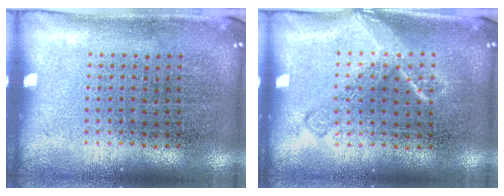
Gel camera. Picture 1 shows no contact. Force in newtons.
{"total": 2.0, "press": 2.0, "slide": 0.4}